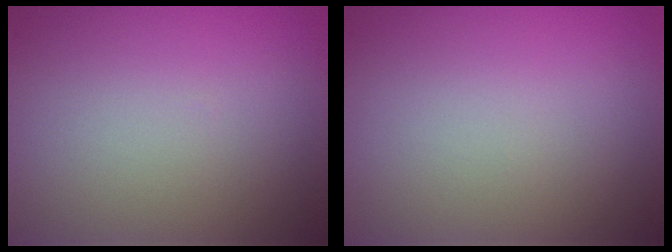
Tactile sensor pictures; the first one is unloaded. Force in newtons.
{"total": 0.0}